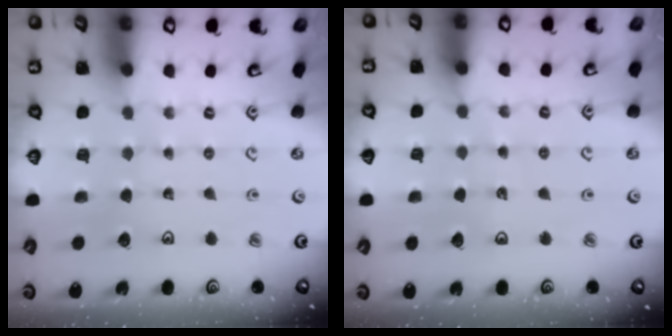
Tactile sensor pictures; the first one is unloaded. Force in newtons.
{"total": 2.9, "press": 2.9, "slide": 0.2}